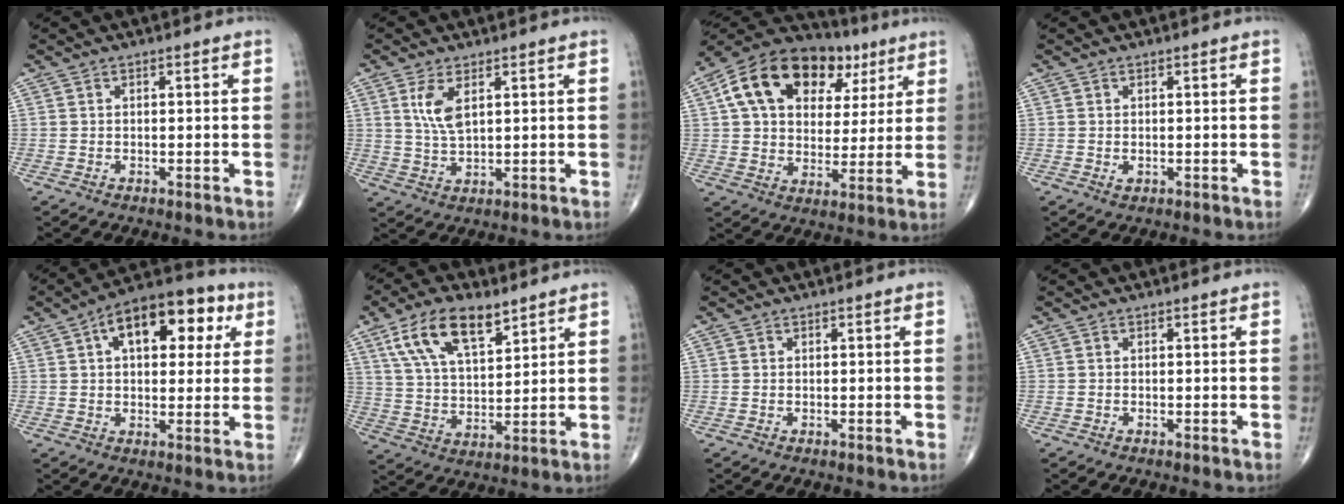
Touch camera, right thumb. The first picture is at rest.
{"total": 5.4, "force": [2.1, 2.1, 4.4], "torque": [-0.090, -0.010, 0.050]}
{"total": 22.2, "force": [8.7, 14.5, 14.3], "torque": [-0.211, 0.018, 0.138]}
{"total": 0.6, "force": [0.0, 0.4, 0.4], "torque": [-0.005, 0.001, 0.001]}
{"total": 16.3, "force": [5.6, 8.8, 12.5], "torque": [-0.138, 0.017, 0.074]}
{"total": 13.8, "force": [7.9, 6.2, 9.5], "torque": [-0.154, -0.024, 0.152]}
{"total": 0.0}
{"total": 0.0}